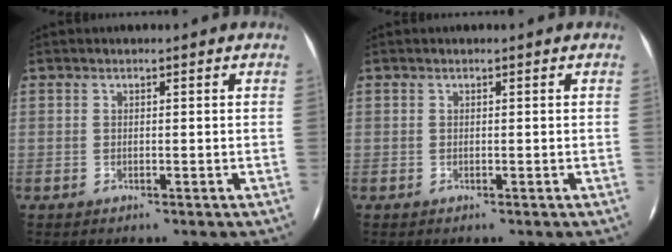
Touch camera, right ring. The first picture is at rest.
{"total": 0.0}